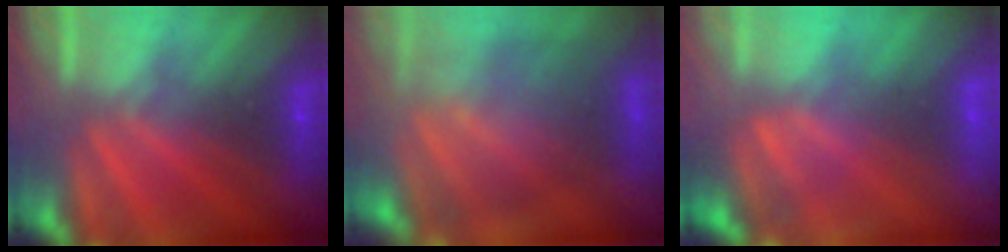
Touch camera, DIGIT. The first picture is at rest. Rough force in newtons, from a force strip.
{"total": 7.7}
{"total": 3.5}